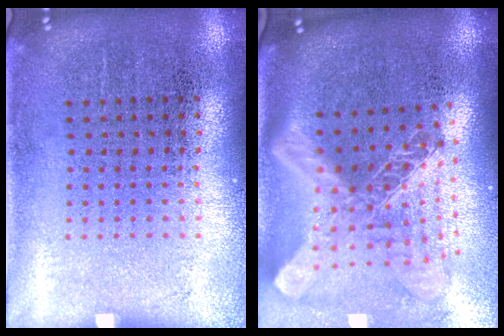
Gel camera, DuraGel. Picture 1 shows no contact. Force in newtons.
{"total": 2.8, "press": 1.9, "slide": 2.1}